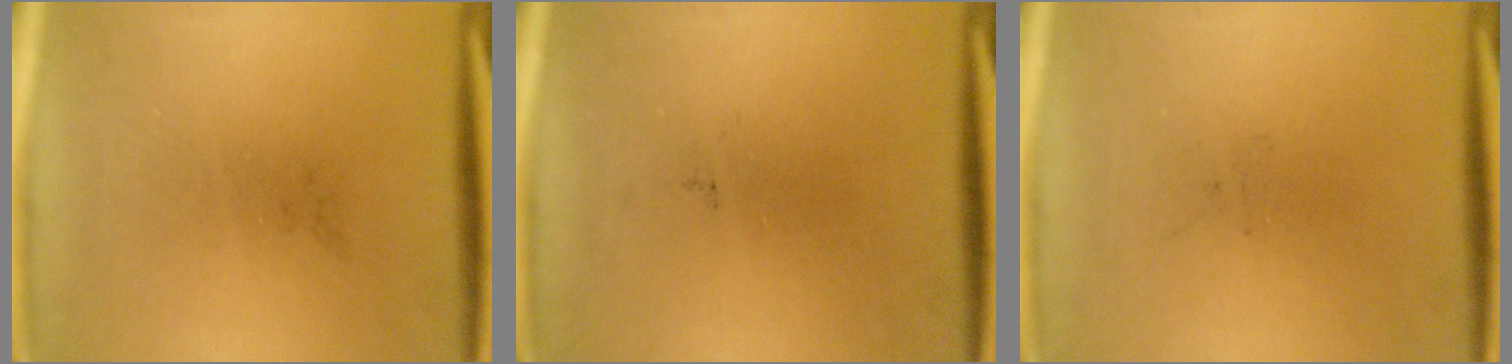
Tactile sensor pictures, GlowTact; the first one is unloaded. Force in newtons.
{"total": 0.0}
{"total": 0.0}